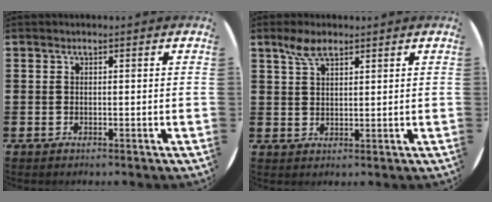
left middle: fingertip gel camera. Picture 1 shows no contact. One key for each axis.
{"total": 3.9, "fx": 2.7, "fy": 1.5, "fz": 2.3, "tx": -0.051, "ty": 0.007, "tz": 0.048}